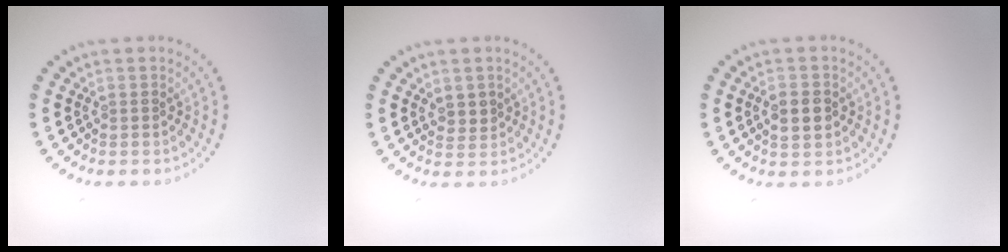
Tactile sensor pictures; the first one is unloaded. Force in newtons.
{"total": 1.5, "press": 1.4, "slide": 0.7}
{"total": 2.6, "press": 2.6, "slide": 0.2}